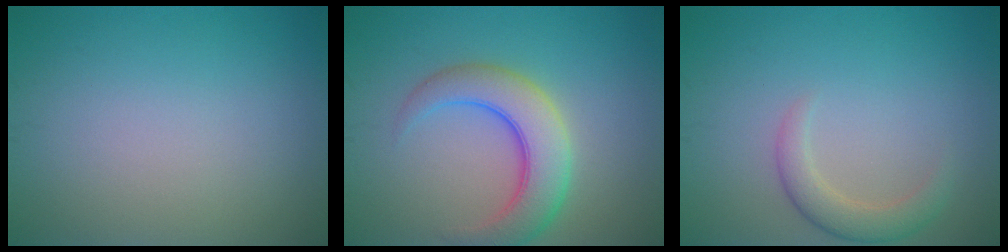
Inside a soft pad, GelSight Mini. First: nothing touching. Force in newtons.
{"total": 5.9, "press": 5.9, "slide": 0.3}
{"total": 2.5, "press": 2.5, "slide": 0.2}